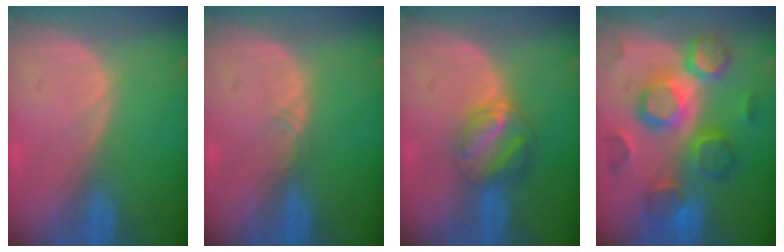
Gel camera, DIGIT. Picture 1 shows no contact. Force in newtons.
{"total": 0.9, "press": 0.8, "slide": 0.2}
{"total": 6.5, "press": 5.5, "slide": 3.3}
{"total": 11.5, "press": 11.4, "slide": 1.0}